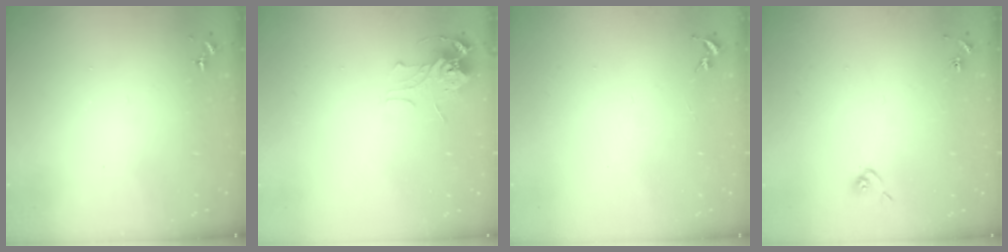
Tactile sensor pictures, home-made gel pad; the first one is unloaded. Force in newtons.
{"total": 7.8, "press": 7.7, "slide": 0.7}
{"total": 0.0}
{"total": 5.5, "press": 5.4, "slide": 0.5}